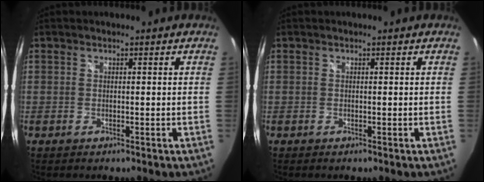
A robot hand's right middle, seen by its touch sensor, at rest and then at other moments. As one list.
[{"total": 0.0}]